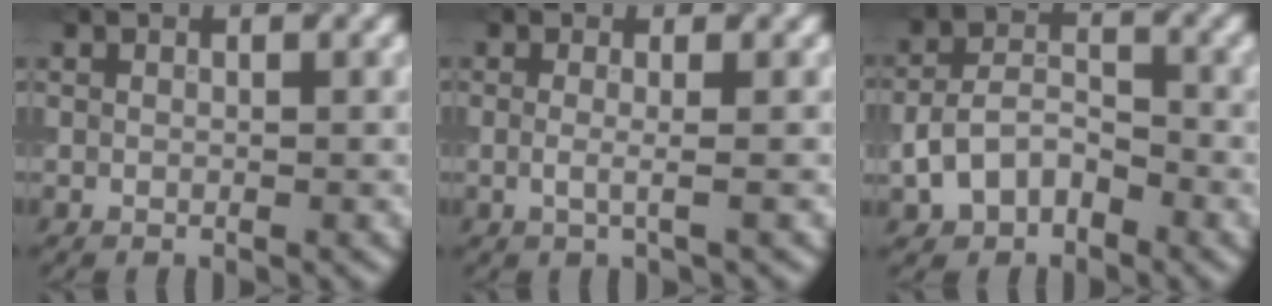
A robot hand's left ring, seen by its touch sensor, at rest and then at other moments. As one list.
[{"total": 1.7, "force": [-0.2, 0.5, 1.6], "torque": [-0.025, -0.007, -0.008]}, {"total": 4.3, "force": [-1.9, 2.8, 2.6], "torque": [-0.053, 0.006, -0.039]}]